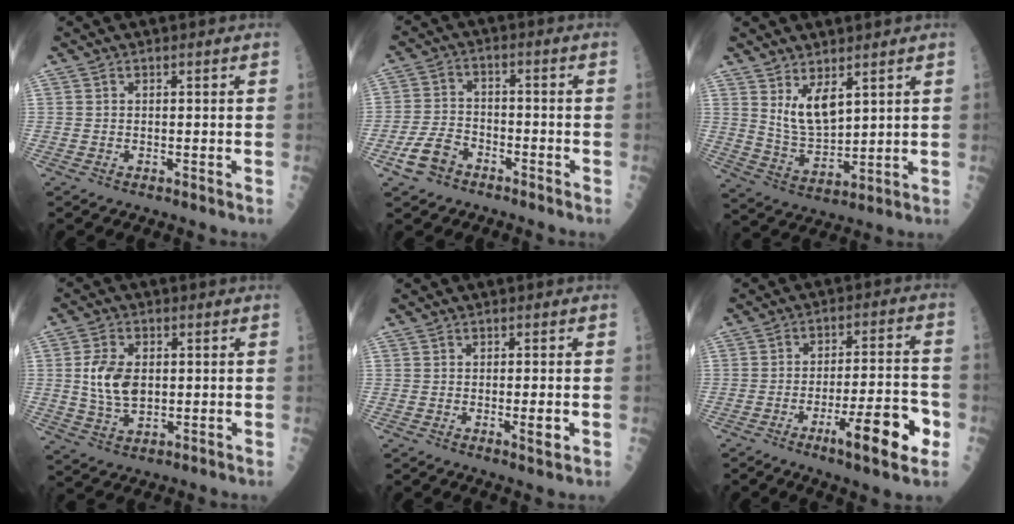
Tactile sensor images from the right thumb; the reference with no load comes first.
{"total": 6.5, "force": [-3.8, 4.0, 3.4], "torque": [-0.067, 0.029, -0.071]}
{"total": 7.6, "force": [3.8, 3.2, 5.7], "torque": [-0.094, -0.039, 0.084]}
{"total": 8.6, "force": [0.8, 5.2, 6.9], "torque": [-0.124, -0.005, 0.020]}
{"total": 2.8, "force": [-0.6, 0.6, 2.7], "torque": [-0.042, -0.006, -0.008]}
{"total": 13.7, "force": [-5.5, 2.8, 12.3], "torque": [-0.180, 0.022, -0.080]}